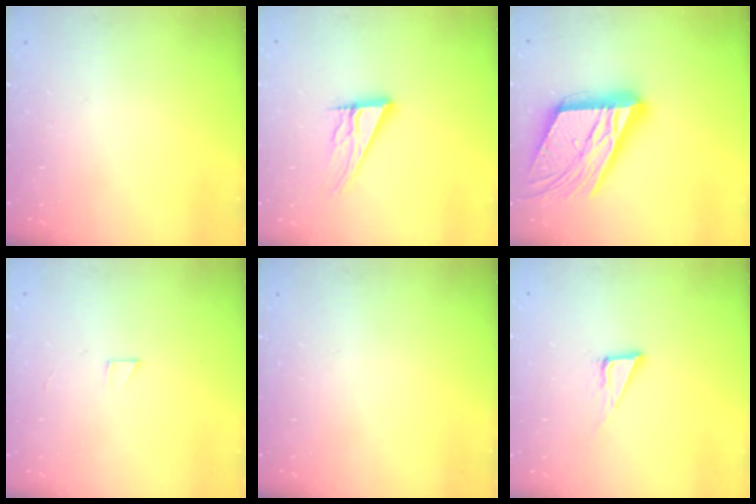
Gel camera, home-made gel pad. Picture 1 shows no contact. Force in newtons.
{"total": 13.0, "press": 12.7, "slide": 2.8}
{"total": 25.1, "press": 24.8, "slide": 4.1}
{"total": 2.0, "press": 2.0, "slide": 0.0}
{"total": 0.0}
{"total": 7.0, "press": 6.4, "slide": 2.8}